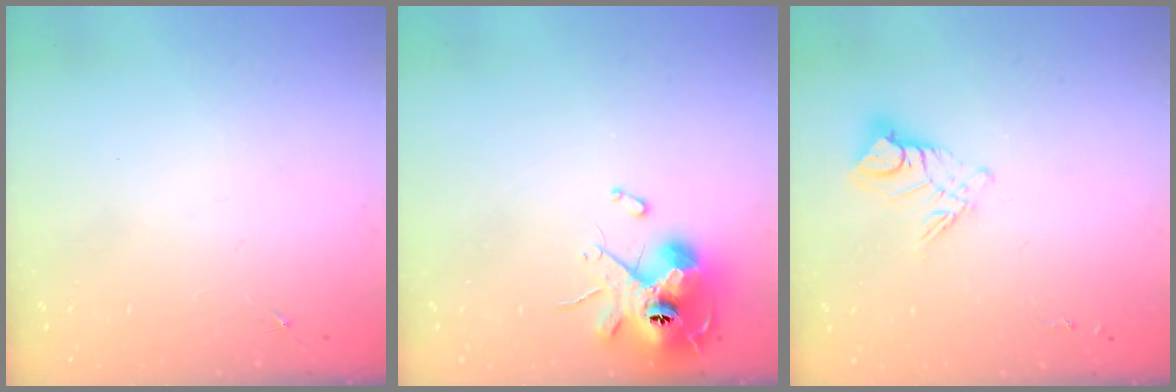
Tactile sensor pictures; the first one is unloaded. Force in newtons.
{"total": 11.9, "press": 11.7, "slide": 1.7}
{"total": 9.7, "press": 9.6, "slide": 0.8}